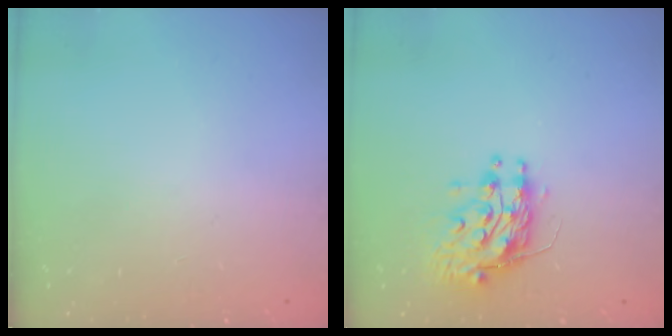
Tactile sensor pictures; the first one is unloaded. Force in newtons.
{"total": 10.6, "press": 10.5, "slide": 0.8}